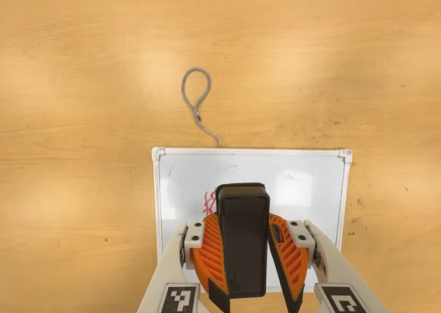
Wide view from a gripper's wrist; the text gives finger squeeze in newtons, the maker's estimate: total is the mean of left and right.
{"total": 9.6, "left": 9.7, "right": 9.5}